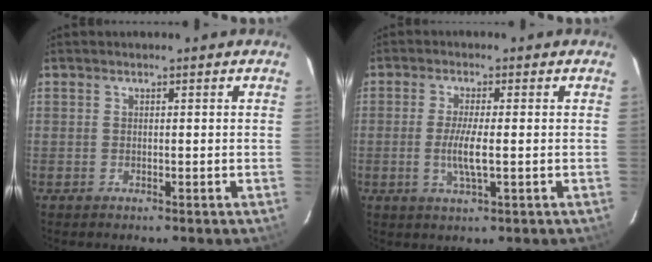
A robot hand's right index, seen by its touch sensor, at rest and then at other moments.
{"total": 4.7, "force": [-0.7, 0.3, 4.7], "torque": [-0.093, -0.007, -0.015]}